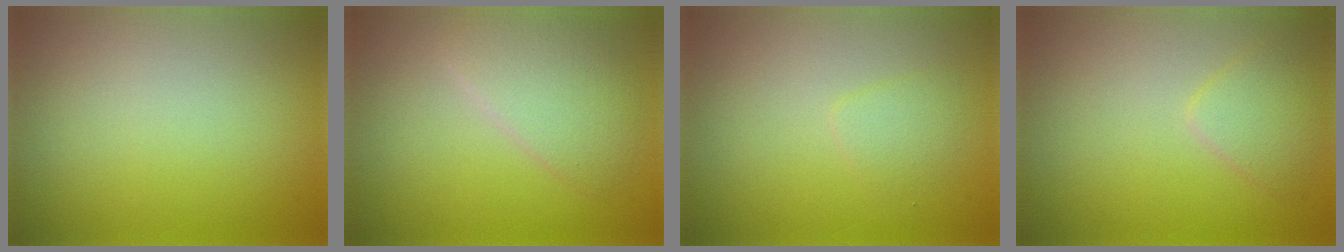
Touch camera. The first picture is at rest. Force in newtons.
{"total": 3.8, "press": 3.8, "slide": 0.2}
{"total": 1.4, "press": 1.4, "slide": 0.1}
{"total": 2.3, "press": 2.2, "slide": 0.2}